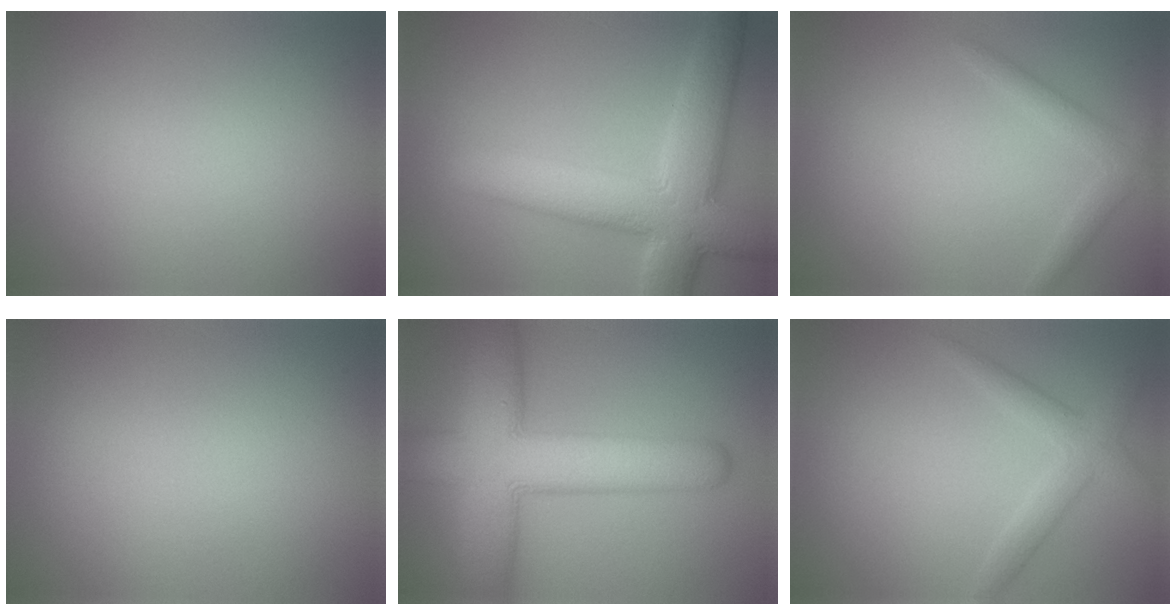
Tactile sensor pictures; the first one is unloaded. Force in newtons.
{"total": 9.1, "press": 9.1, "slide": 0.8}
{"total": 1.7, "press": 1.7, "slide": 0.1}
{"total": 0.0}
{"total": 10.6, "press": 10.6, "slide": 0.6}
{"total": 2.4, "press": 2.4, "slide": 0.2}